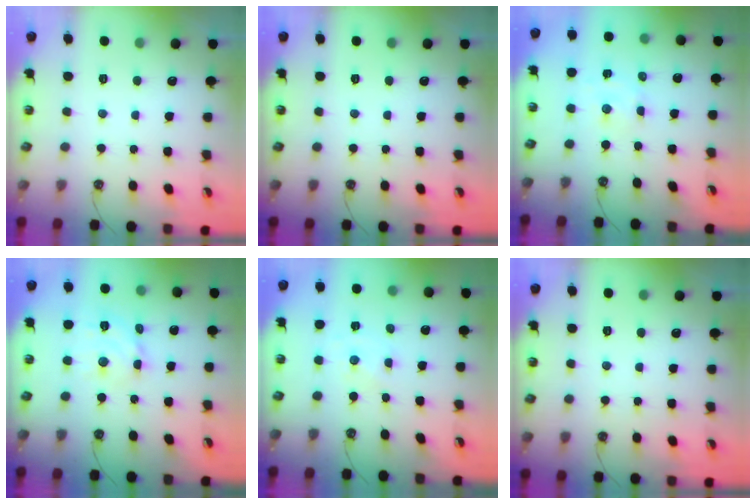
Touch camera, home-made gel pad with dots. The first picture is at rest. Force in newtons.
{"total": 0.0}
{"total": 2.3, "press": 2.3, "slide": 0.5}
{"total": 9.3, "press": 9.3, "slide": 0.7}
{"total": 0.0}
{"total": 0.0}